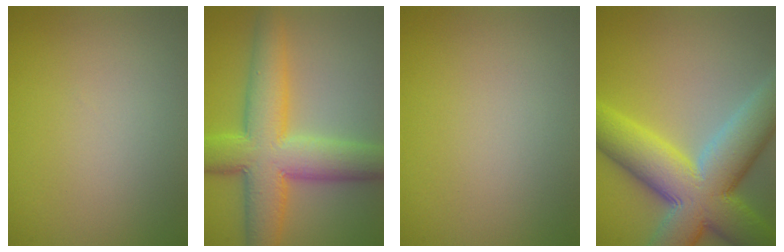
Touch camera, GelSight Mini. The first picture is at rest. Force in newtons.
{"total": 9.7, "press": 9.7, "slide": 0.2}
{"total": 0.0}
{"total": 13.2, "press": 13.2, "slide": 0.8}